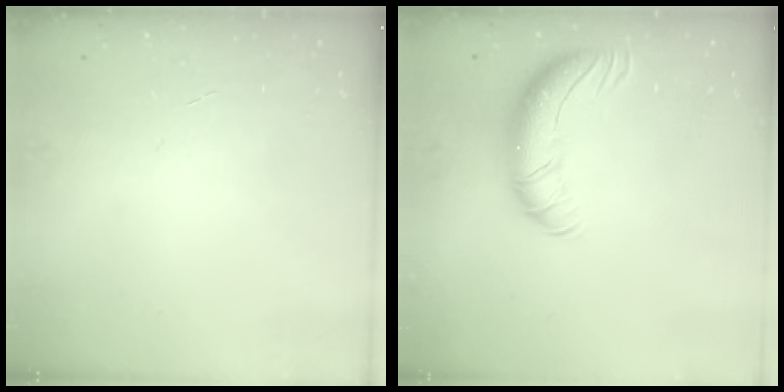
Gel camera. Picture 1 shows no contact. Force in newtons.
{"total": 11.8, "press": 11.4, "slide": 3.0}